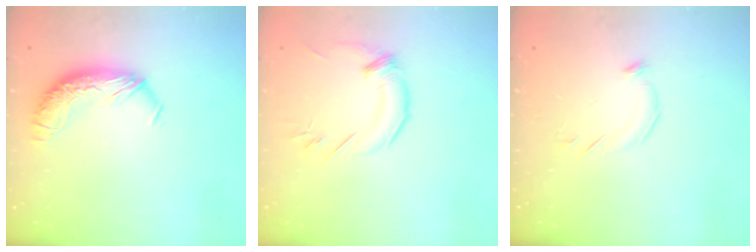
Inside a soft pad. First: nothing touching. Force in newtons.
{"total": 1.2, "press": 0.3, "slide": 1.1}
{"total": 4.5, "press": 4.4, "slide": 0.9}